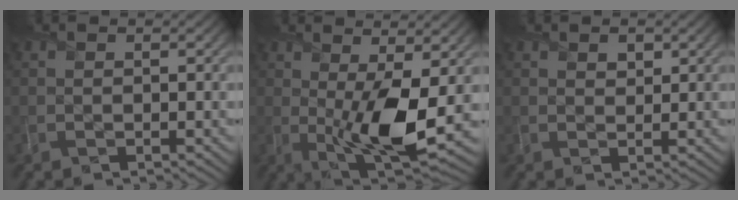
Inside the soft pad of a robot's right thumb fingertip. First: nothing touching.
{"total": 9.7, "force": [-0.5, 3.5, 9.1], "torque": [-0.175, -0.011, 0.000]}
{"total": 1.4, "force": [0.9, 0.9, 0.6], "torque": [-0.007, -0.005, 0.019]}